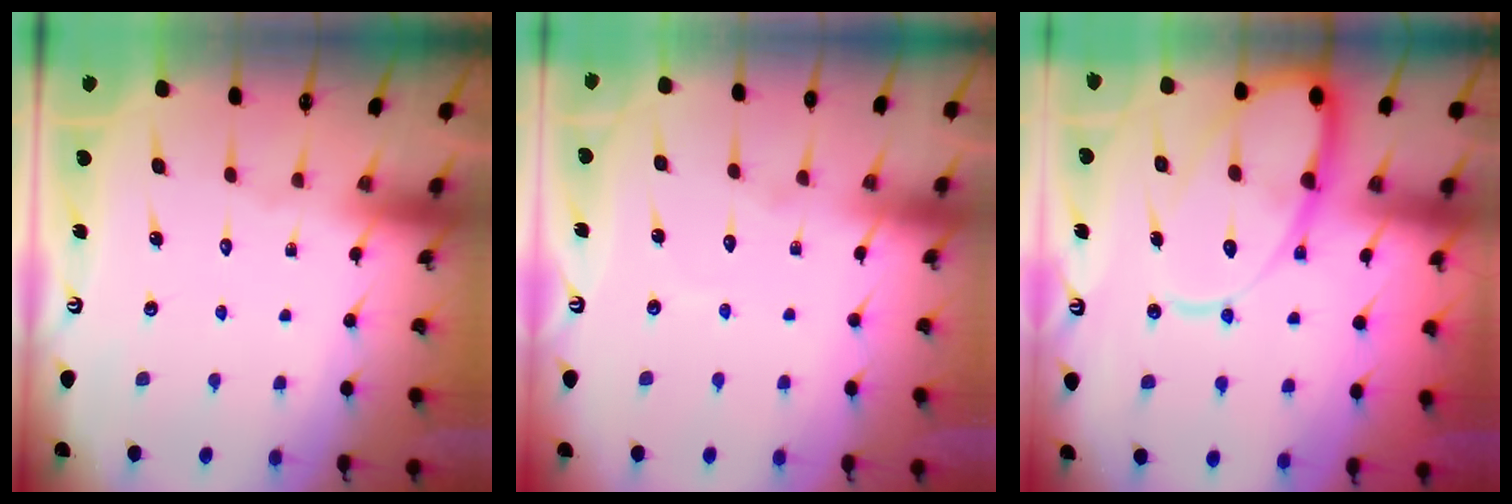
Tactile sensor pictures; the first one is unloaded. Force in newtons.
{"total": 2.6, "press": 2.6, "slide": 0.3}
{"total": 15.8, "press": 15.7, "slide": 1.6}